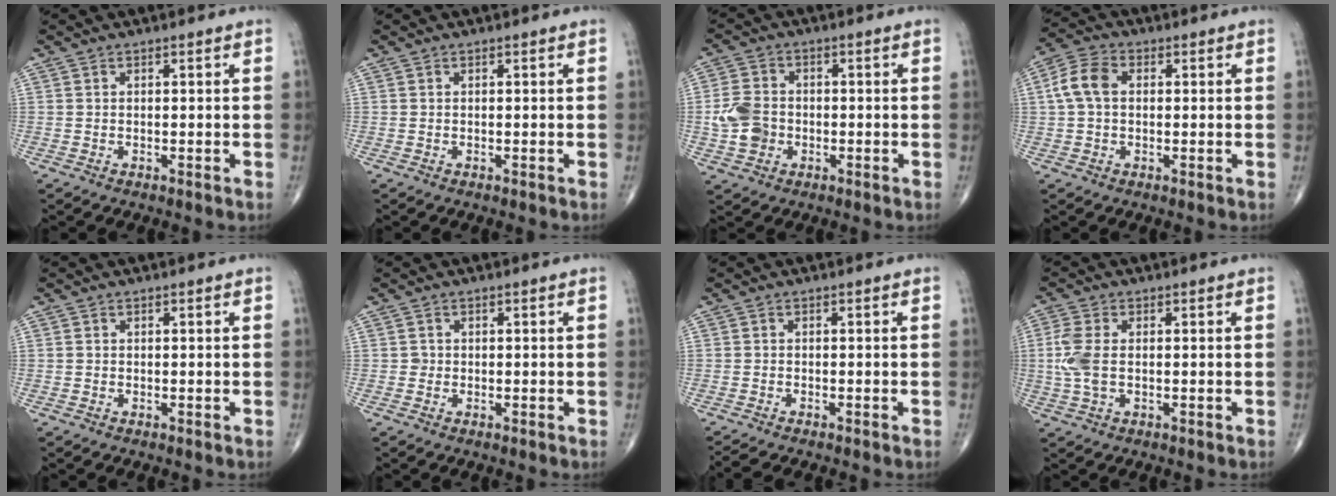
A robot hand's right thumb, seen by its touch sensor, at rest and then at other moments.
{"total": 0.0}
{"total": 6.7, "force": [-1.2, 5.3, 3.9], "torque": [-0.068, 0.009, -0.027]}
{"total": 6.4, "force": [0.7, 4.4, 4.6], "torque": [-0.099, 0.020, 0.008]}
{"total": 0.0}
{"total": 0.7, "force": [-0.1, 0.7, 0.1], "torque": [0.002, 0.003, -0.003]}
{"total": 3.1, "force": [-2.8, 0.4, 1.5], "torque": [-0.030, 0.004, -0.042]}
{"total": 5.7, "force": [-0.1, 3.2, 4.8], "torque": [-0.132, 0.004, -0.005]}